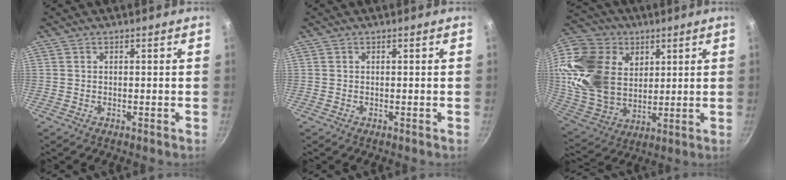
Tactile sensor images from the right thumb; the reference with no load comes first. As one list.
[{"total": 0.0}, {"total": 23.3, "force": [8.4, 17.2, 13.2], "torque": [-0.247, -0.022, 0.169]}]